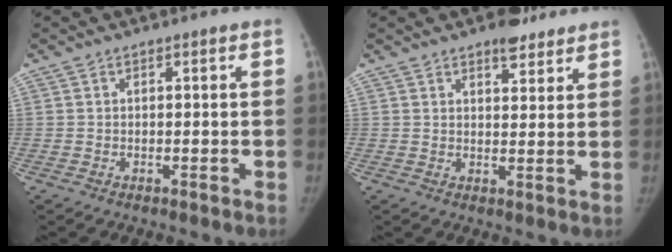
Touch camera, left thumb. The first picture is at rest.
{"total": 5.1, "force": [3.9, 2.4, 2.3], "torque": [-0.013, -0.023, 0.057]}